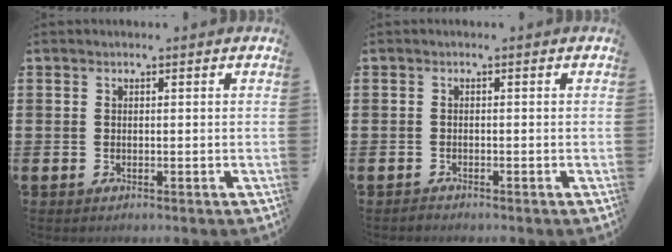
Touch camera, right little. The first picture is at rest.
{"total": 0.6, "force": [-0.5, 0.1, -0.1], "torque": [0.000, -0.001, -0.012]}